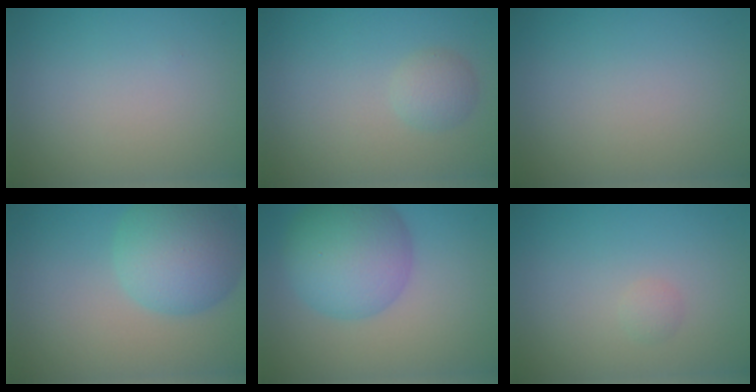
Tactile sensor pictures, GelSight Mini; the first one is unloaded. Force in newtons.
{"total": 1.7, "press": 1.7, "slide": 0.0}
{"total": 0.0}
{"total": 8.8, "press": 8.8, "slide": 0.3}
{"total": 8.1, "press": 8.1, "slide": 0.2}
{"total": 0.7, "press": 0.7, "slide": 0.0}